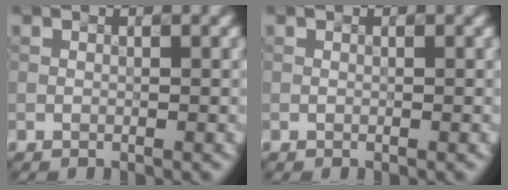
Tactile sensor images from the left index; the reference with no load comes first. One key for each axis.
{"total": 0.0}